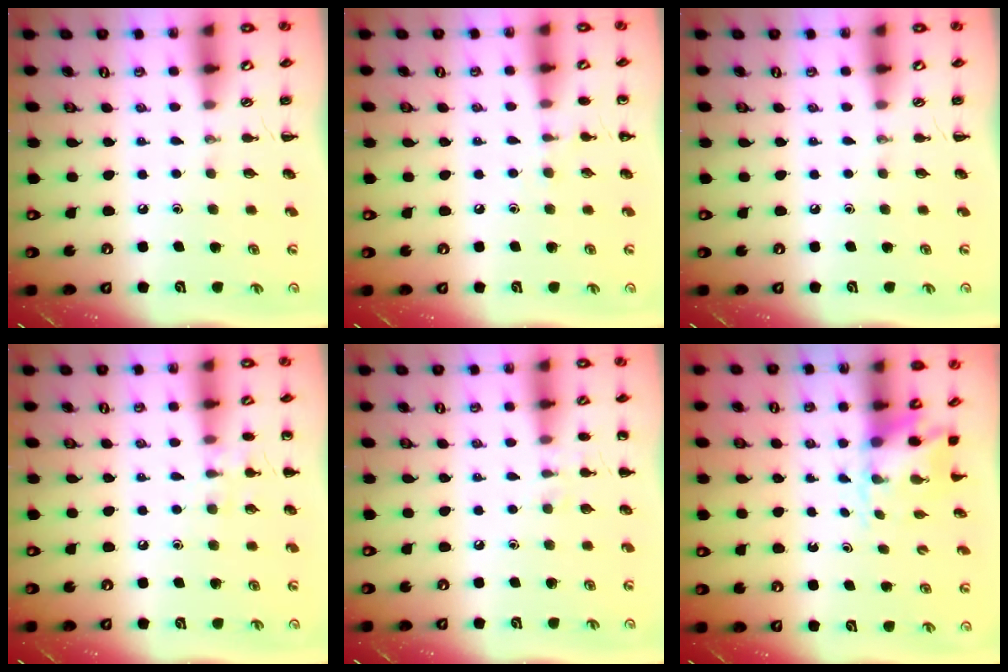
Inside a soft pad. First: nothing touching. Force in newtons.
{"total": 5.5, "press": 5.3, "slide": 1.6}
{"total": 0.0}
{"total": 7.2, "press": 7.0, "slide": 1.8}
{"total": 5.5, "press": 5.3, "slide": 1.7}
{"total": 2.9, "press": 2.8, "slide": 0.7}